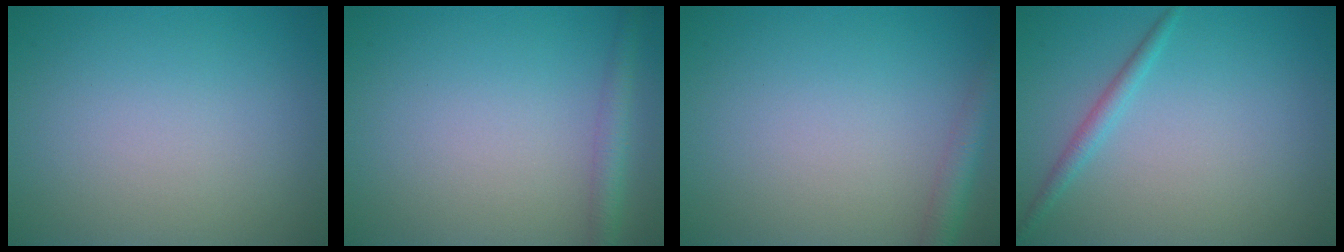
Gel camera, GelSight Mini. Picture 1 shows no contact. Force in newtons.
{"total": 2.2, "press": 2.2, "slide": 0.1}
{"total": 2.4, "press": 2.4, "slide": 0.1}
{"total": 1.4, "press": 1.4, "slide": 0.0}